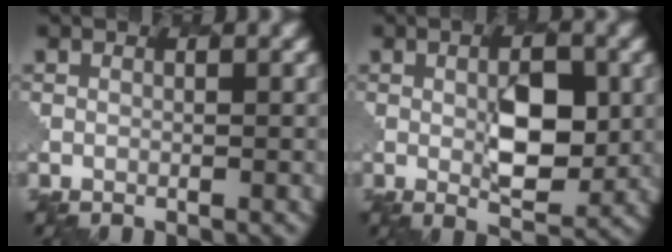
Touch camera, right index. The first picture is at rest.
{"total": 4.8, "force": [0.3, 2.1, 4.4], "torque": [-0.070, -0.005, 0.008]}